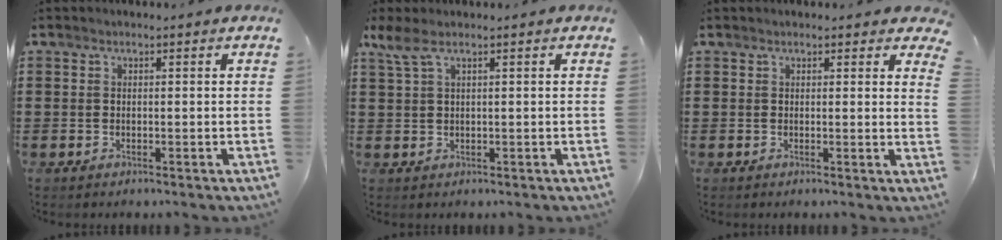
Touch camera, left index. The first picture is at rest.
{"total": 2.0, "force": [1.0, 0.4, 1.8], "torque": [-0.047, -0.004, 0.015]}
{"total": 1.3, "force": [1.2, 0.4, 0.3], "torque": [-0.003, 0.000, 0.022]}